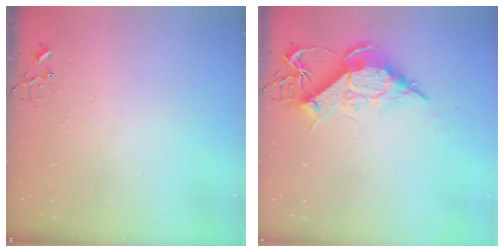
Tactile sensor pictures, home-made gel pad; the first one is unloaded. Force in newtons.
{"total": 12.6, "press": 12.6, "slide": 1.2}